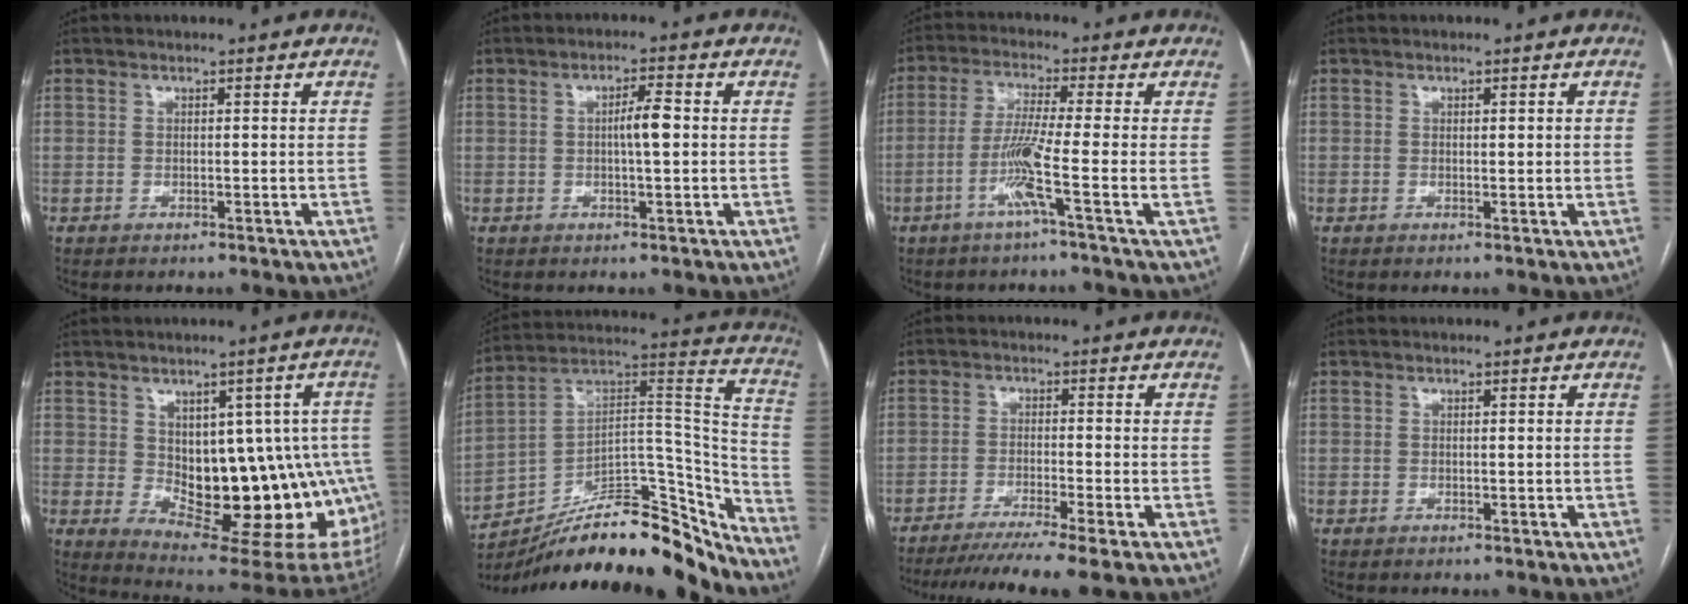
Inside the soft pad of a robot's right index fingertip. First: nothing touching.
{"total": 3.6, "force": [0.1, 0.4, 3.5], "torque": [-0.061, 0.004, 0.000]}
{"total": 7.1, "force": [-2.6, -1.8, 6.4], "torque": [-0.124, -0.011, -0.059]}
{"total": 1.4, "force": [0.3, 0.5, 1.3], "torque": [-0.016, 0.000, 0.004]}
{"total": 19.2, "force": [-1.4, 9.1, 16.8], "torque": [-0.150, 0.012, 0.010]}
{"total": 25.7, "force": [-21.5, 7.0, 12.2], "torque": [-0.165, 0.053, -0.337]}
{"total": 9.1, "force": [-7.3, -1.6, 5.2], "torque": [-0.071, -0.026, -0.115]}
{"total": 0.0}